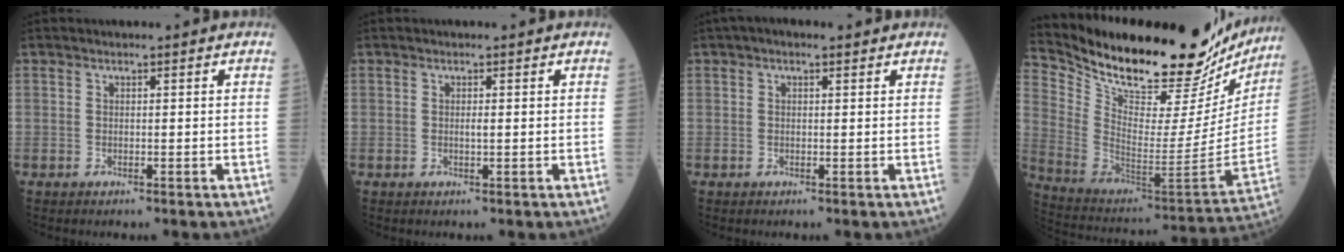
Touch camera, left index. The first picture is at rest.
{"total": 0.7, "force": [0.1, 0.1, 0.6], "torque": [-0.015, -0.001, 0.001]}
{"total": 1.9, "force": [1.2, 0.9, 1.3], "torque": [-0.027, 0.017, 0.017]}
{"total": 32.6, "force": [28.0, 8.0, 14.6], "torque": [-0.263, -0.073, 0.399]}